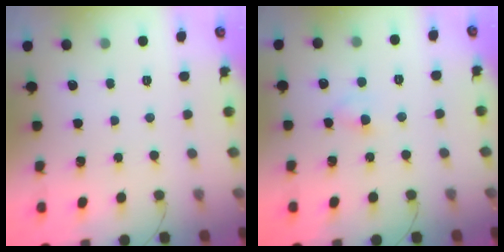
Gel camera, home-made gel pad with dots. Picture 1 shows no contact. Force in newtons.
{"total": 2.7, "press": 2.4, "slide": 1.2}